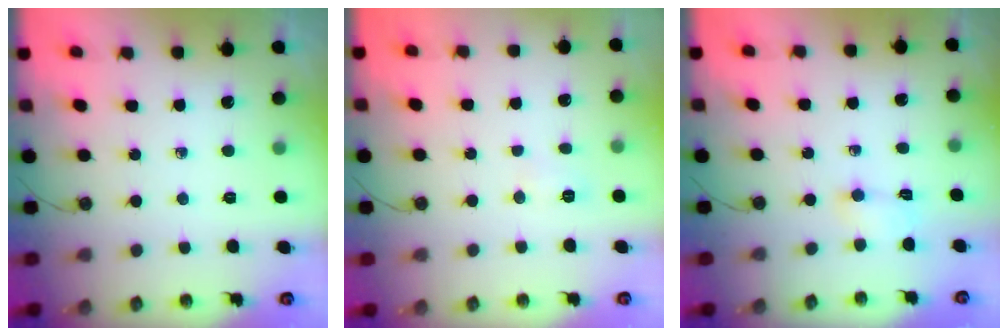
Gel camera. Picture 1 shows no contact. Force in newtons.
{"total": 4.8, "press": 4.7, "slide": 1.1}
{"total": 3.2, "press": 3.1, "slide": 1.0}